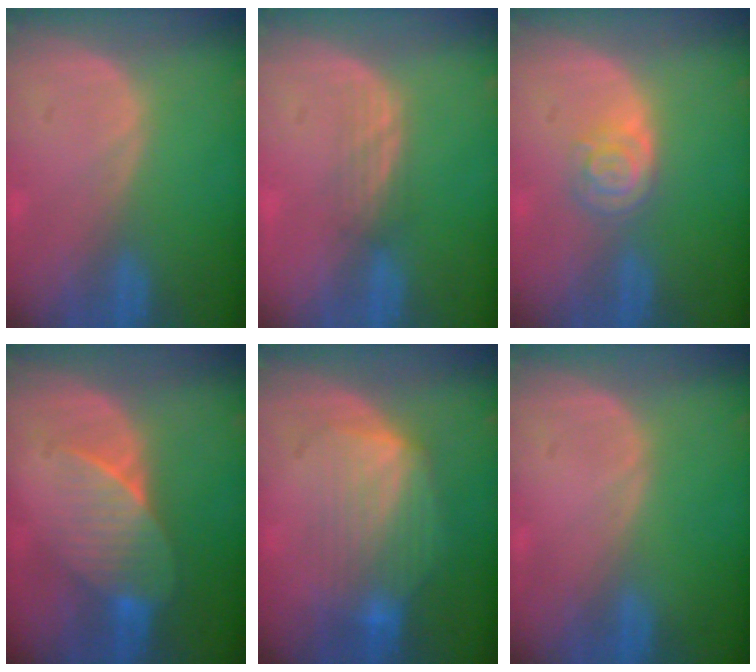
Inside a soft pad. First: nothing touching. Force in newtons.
{"total": 2.1, "press": 2.1, "slide": 0.3}
{"total": 4.1, "press": 3.8, "slide": 1.6}
{"total": 7.1, "press": 6.5, "slide": 2.8}
{"total": 7.4, "press": 7.3, "slide": 1.4}
{"total": 0.0}